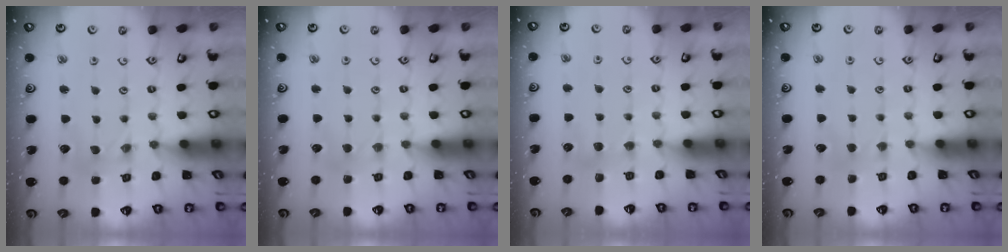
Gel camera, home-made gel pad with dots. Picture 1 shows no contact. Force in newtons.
{"total": 3.6, "press": 3.6, "slide": 0.6}
{"total": 5.0, "press": 5.0, "slide": 0.7}
{"total": 3.0, "press": 3.0, "slide": 0.5}